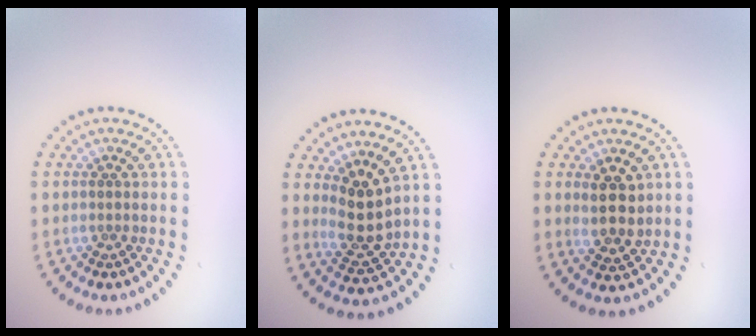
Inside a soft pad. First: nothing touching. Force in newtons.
{"total": 3.3, "press": 2.8, "slide": 1.6}
{"total": 3.0, "press": 2.7, "slide": 1.2}